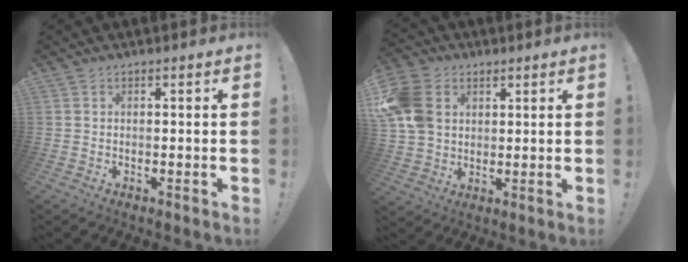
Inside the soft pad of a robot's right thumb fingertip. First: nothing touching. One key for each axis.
{"total": 14.5, "fx": 3.8, "fy": 11.6, "fz": 7.8, "tx": -0.149, "ty": -0.004, "tz": 0.081}